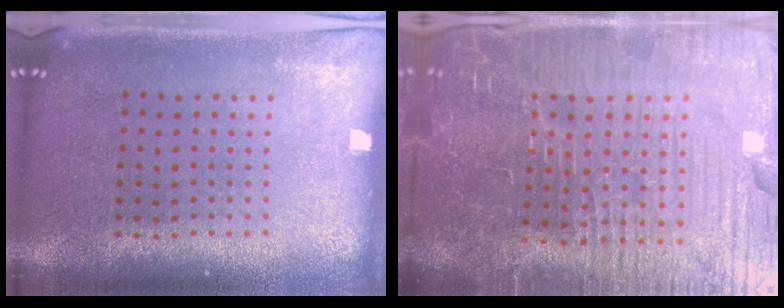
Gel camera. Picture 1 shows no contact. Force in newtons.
{"total": 7.4, "press": 6.5, "slide": 3.5}